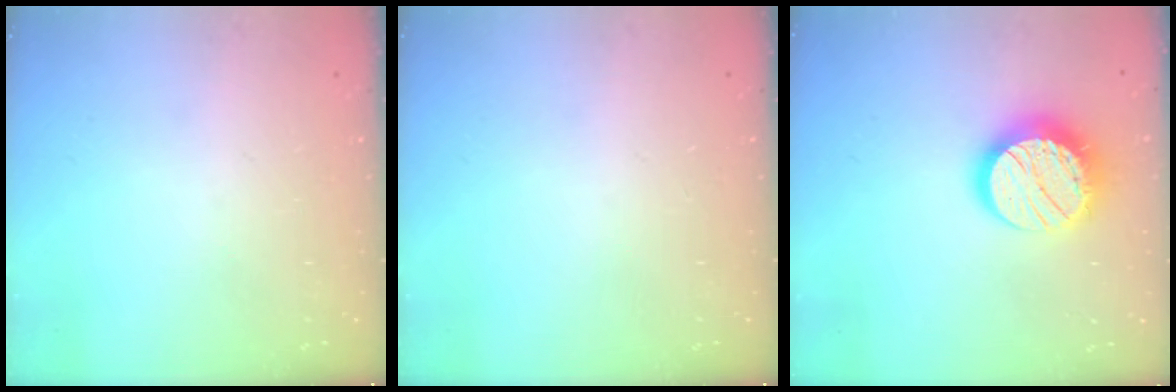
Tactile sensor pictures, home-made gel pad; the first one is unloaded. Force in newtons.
{"total": 0.0}
{"total": 16.3, "press": 16.2, "slide": 1.1}